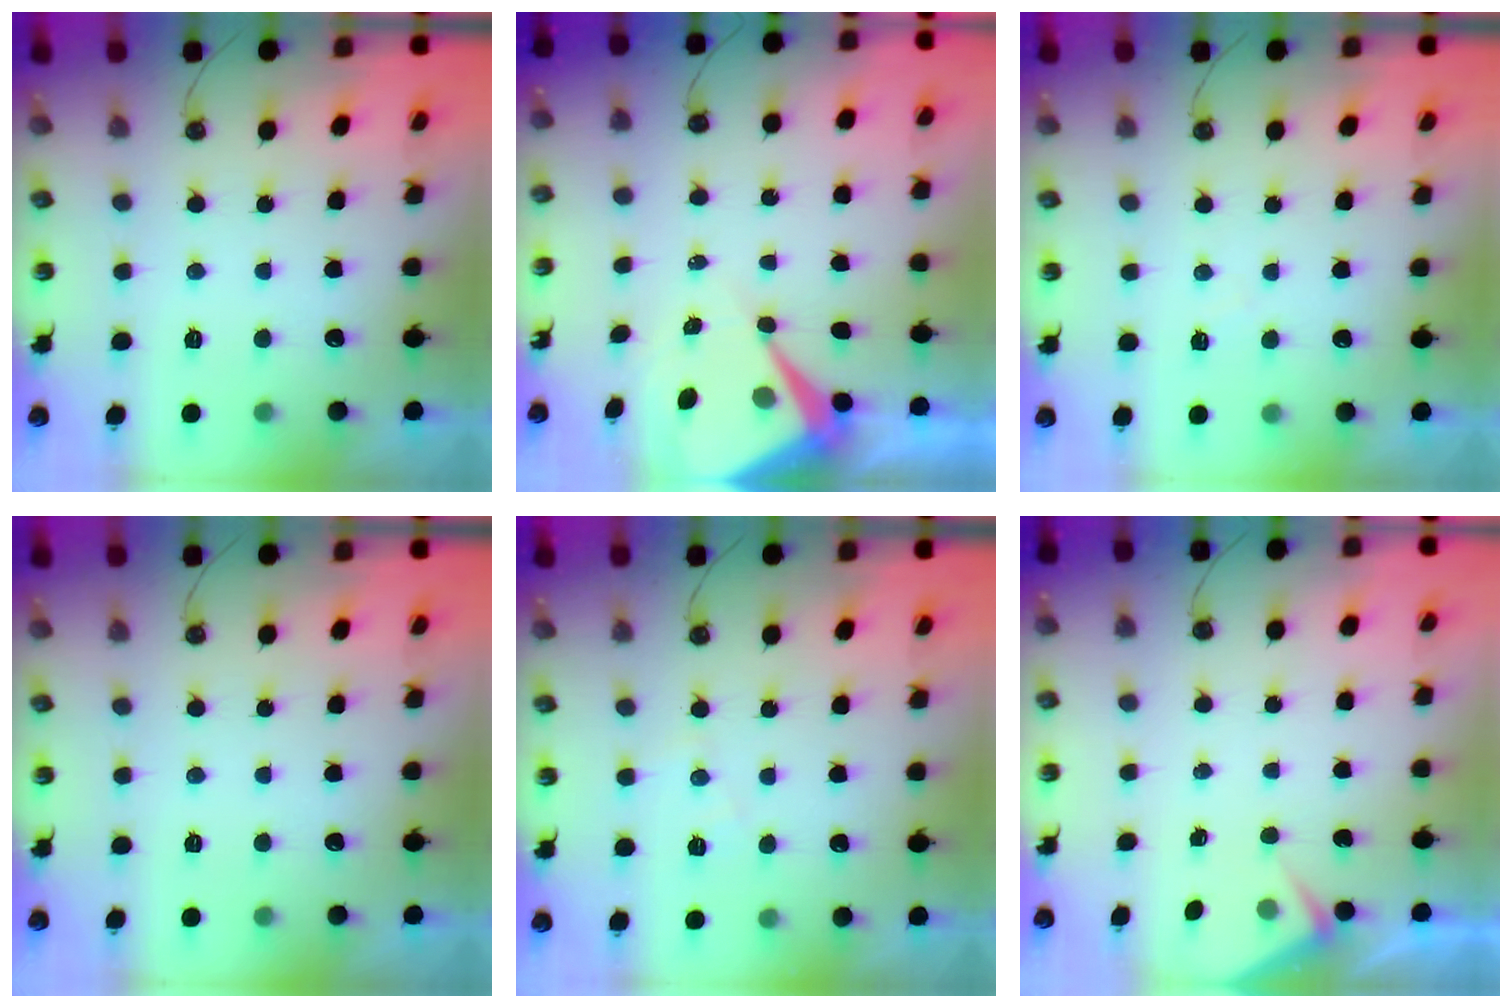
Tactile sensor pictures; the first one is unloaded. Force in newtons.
{"total": 9.1, "press": 9.0, "slide": 0.8}
{"total": 4.2, "press": 4.2, "slide": 0.6}
{"total": 0.0}
{"total": 6.6, "press": 6.5, "slide": 0.9}
{"total": 2.8, "press": 2.7, "slide": 0.4}